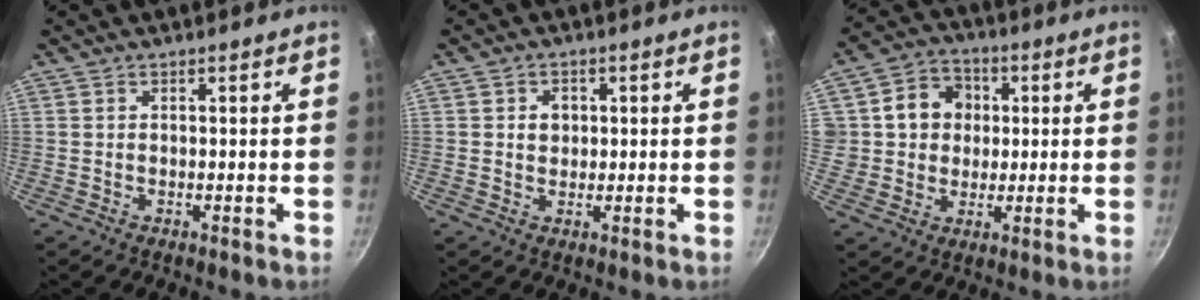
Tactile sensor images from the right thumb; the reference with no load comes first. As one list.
[{"total": 3.0, "force": [0.4, 2.6, 1.5], "torque": [-0.007, 0.001, 0.004]}, {"total": 10.2, "force": [1.9, 9.2, 3.9], "torque": [-0.028, 0.013, 0.027]}]